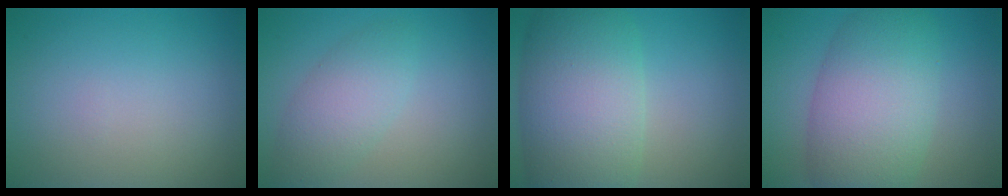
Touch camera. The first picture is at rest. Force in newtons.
{"total": 3.5, "press": 3.5, "slide": 0.1}
{"total": 10.7, "press": 10.7, "slide": 0.7}
{"total": 9.1, "press": 9.1, "slide": 0.3}